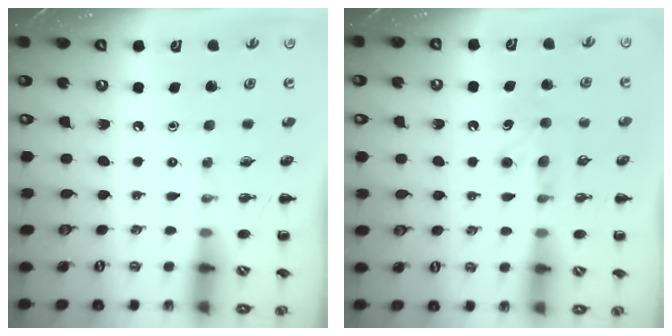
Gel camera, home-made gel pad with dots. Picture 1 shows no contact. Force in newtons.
{"total": 7.5, "press": 7.3, "slide": 1.7}